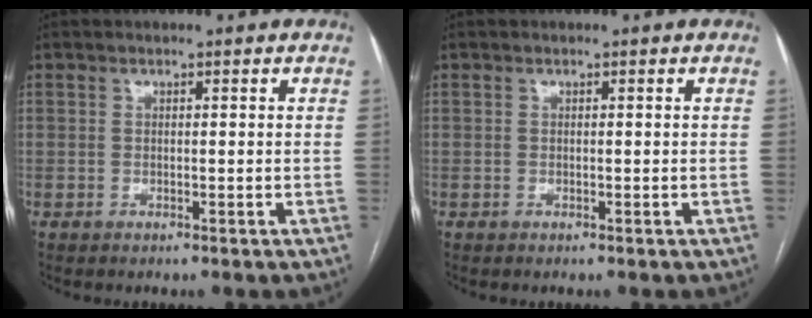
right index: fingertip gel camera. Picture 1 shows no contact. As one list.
[{"total": 0.0}]